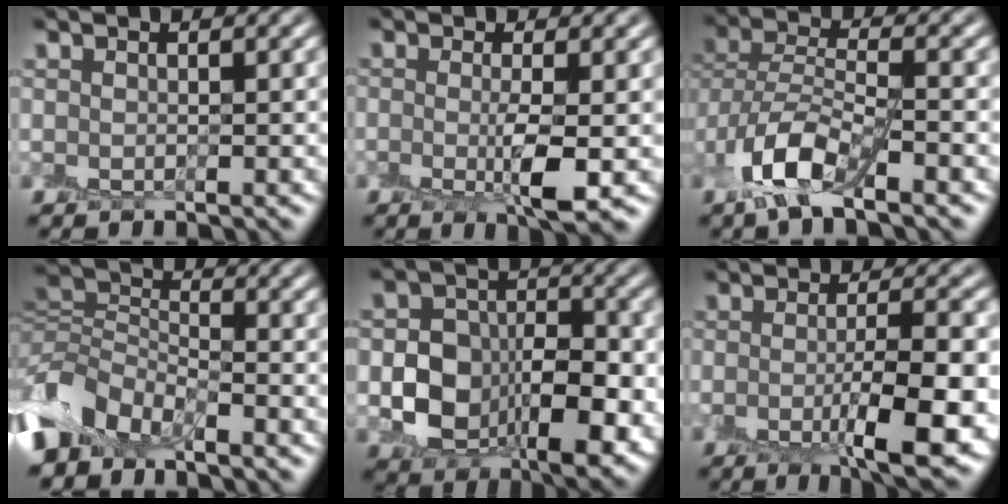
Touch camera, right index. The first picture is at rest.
{"total": 3.1, "force": [-0.6, 0.6, 3.0], "torque": [-0.056, -0.011, -0.006]}
{"total": 6.0, "force": [-3.2, 2.7, 4.2], "torque": [-0.088, -0.003, -0.067]}
{"total": 5.3, "force": [-3.3, 3.4, 2.4], "torque": [-0.046, 0.000, -0.080]}
{"total": 9.1, "force": [-2.1, 6.5, 6.0], "torque": [-0.096, -0.007, -0.029]}
{"total": 7.4, "force": [-1.5, 1.7, 7.0], "torque": [-0.100, -0.011, -0.017]}